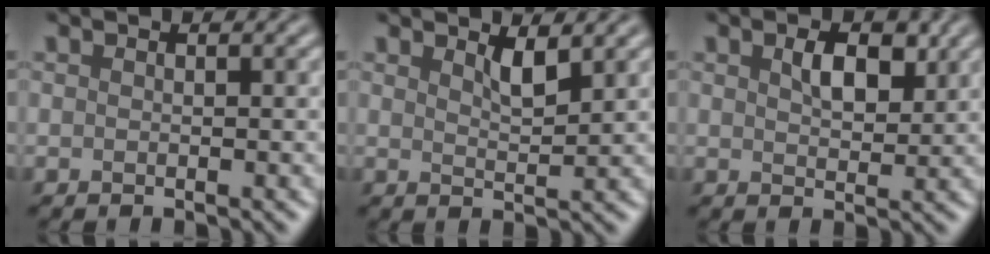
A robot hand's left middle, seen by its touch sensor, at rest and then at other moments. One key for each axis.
{"total": 2.0, "fx": 1.4, "fy": 0.5, "fz": 1.4, "tx": -0.024, "ty": -0.005, "tz": 0.024}
{"total": 2.9, "fx": 1.3, "fy": 1.5, "fz": 2.1, "tx": -0.038, "ty": 0.000, "tz": 0.025}